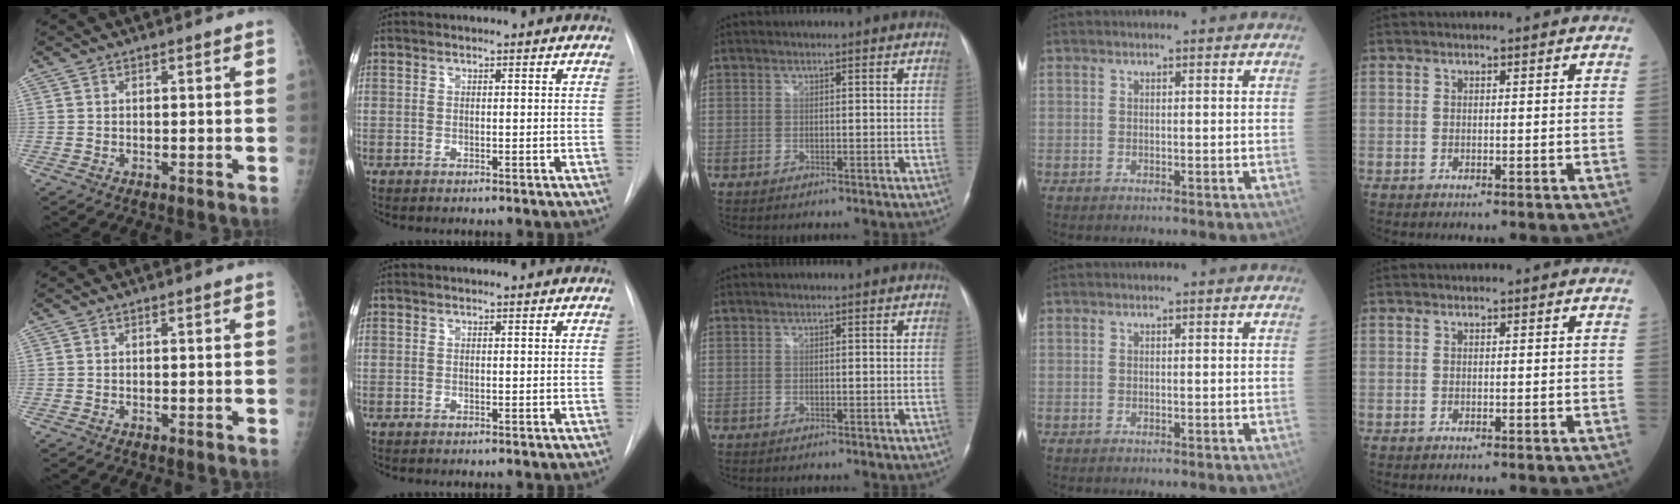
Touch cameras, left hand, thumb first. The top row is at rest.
{}